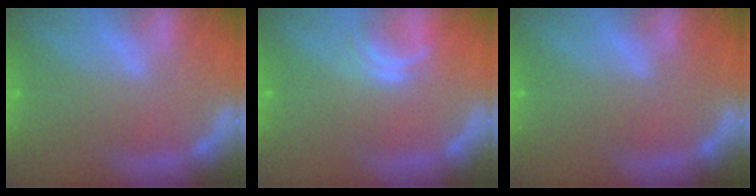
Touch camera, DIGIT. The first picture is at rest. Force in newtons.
{"total": 2.0}
{"total": 0.0}